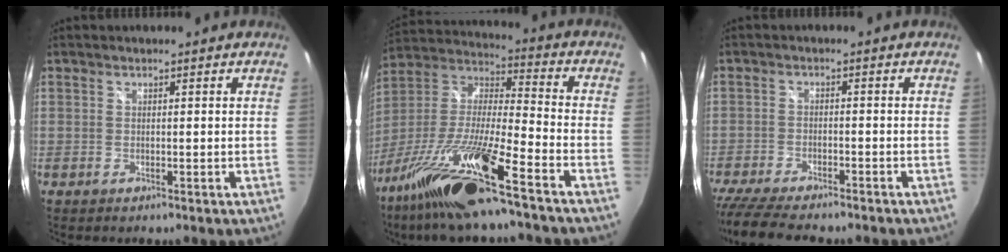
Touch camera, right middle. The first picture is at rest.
{"total": 20.9, "force": [-15.1, 0.7, 14.5], "torque": [-0.274, -0.035, -0.282]}
{"total": 12.4, "force": [-10.7, 2.4, 5.8], "torque": [-0.140, -0.033, -0.180]}